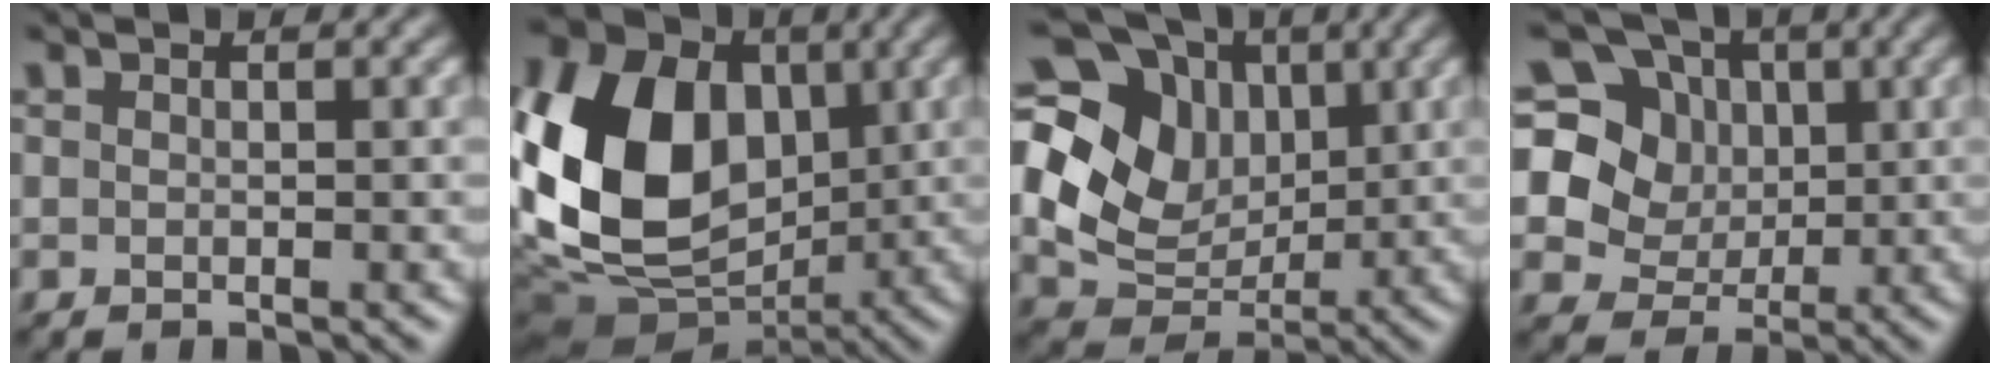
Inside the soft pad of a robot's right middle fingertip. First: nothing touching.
{"total": 13.4, "force": [1.0, 9.9, 8.9], "torque": [-0.191, 0.004, 0.001]}
{"total": 13.1, "force": [2.5, 10.8, 6.9], "torque": [-0.165, 0.023, 0.039]}
{"total": 9.1, "force": [2.1, 8.0, 3.8], "torque": [-0.083, 0.028, 0.020]}